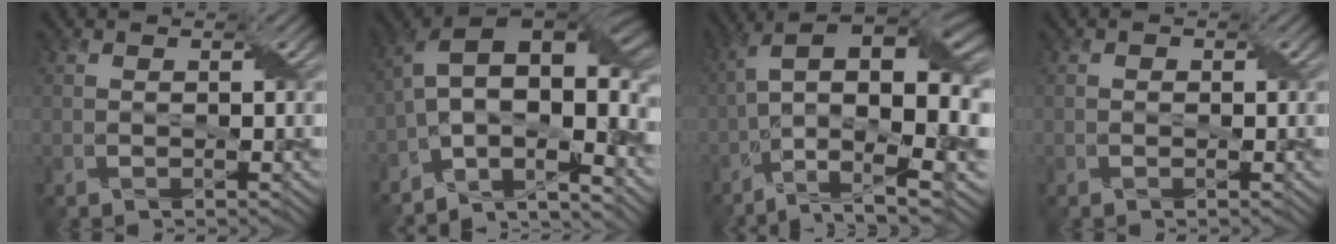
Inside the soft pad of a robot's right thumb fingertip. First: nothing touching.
{"total": 15.8, "force": [-4.3, 7.9, 13.1], "torque": [-0.224, -0.009, -0.062]}
{"total": 16.2, "force": [-1.3, 7.5, 14.3], "torque": [-0.267, -0.011, -0.016]}
{"total": 0.5, "force": [-0.1, 0.5, 0.0], "torque": [0.003, -0.005, -0.003]}